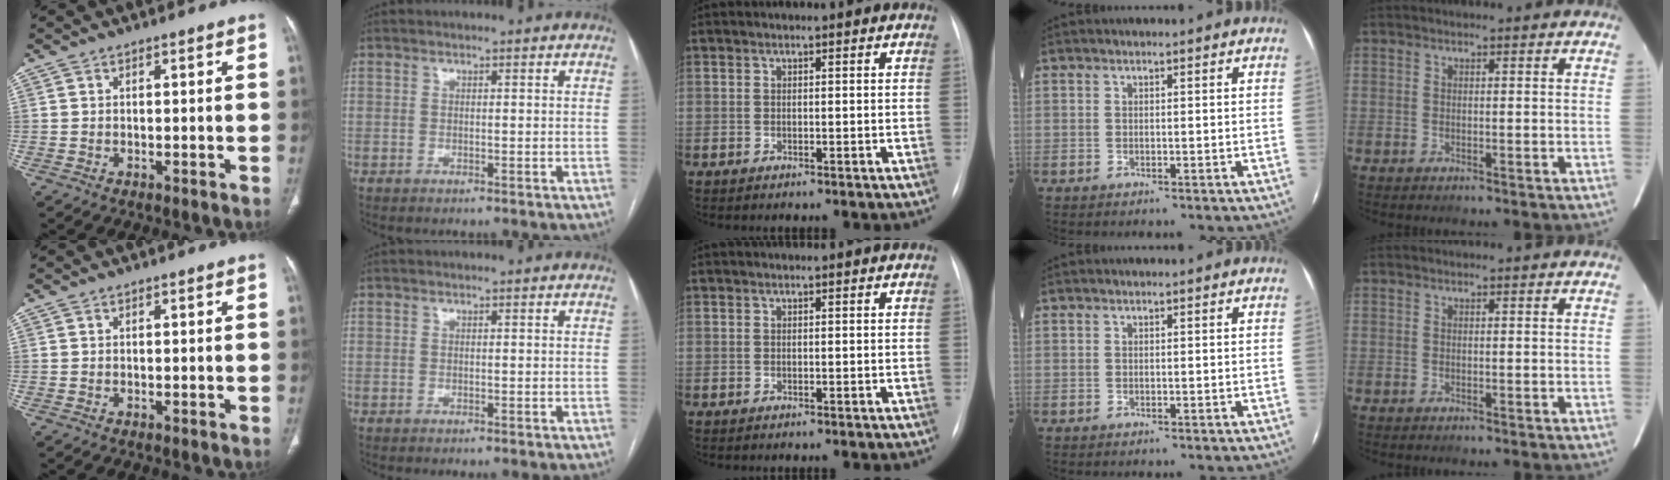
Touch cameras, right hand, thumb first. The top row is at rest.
{}